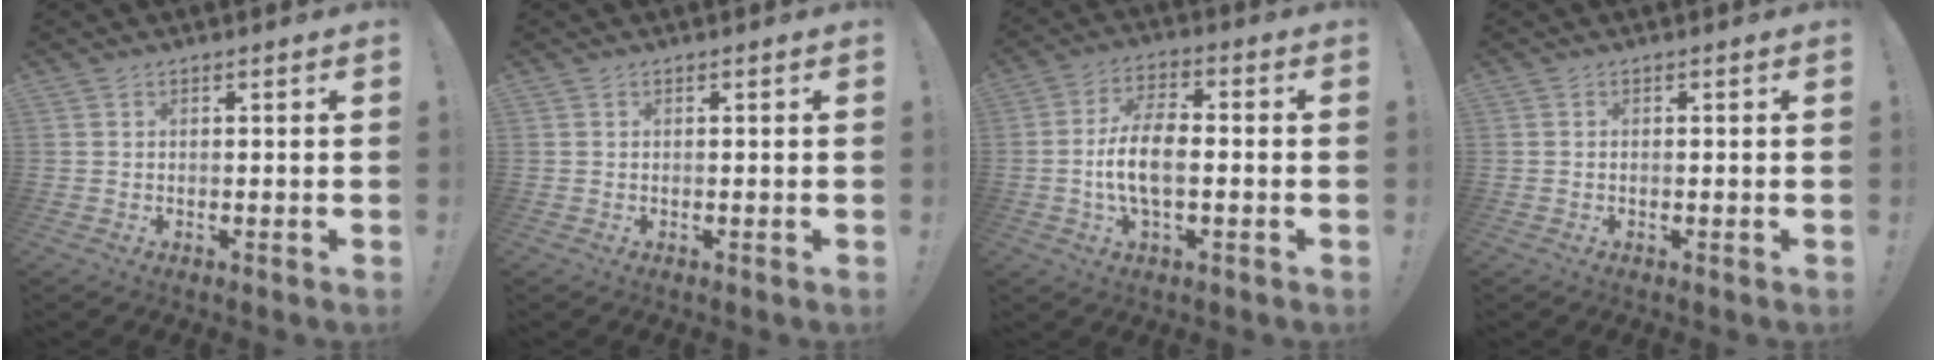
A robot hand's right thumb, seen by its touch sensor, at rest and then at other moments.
{"total": 0.0}
{"total": 10.8, "force": [-1.8, 5.3, 9.2], "torque": [-0.185, 0.009, -0.031]}
{"total": 0.0}